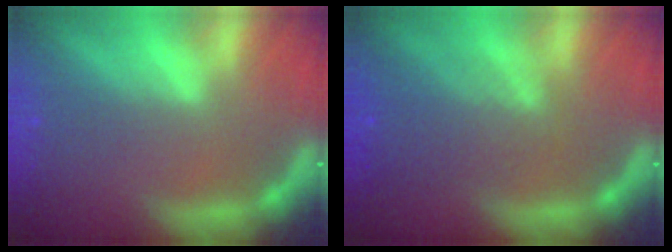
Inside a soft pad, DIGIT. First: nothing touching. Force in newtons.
{"total": 5.1}